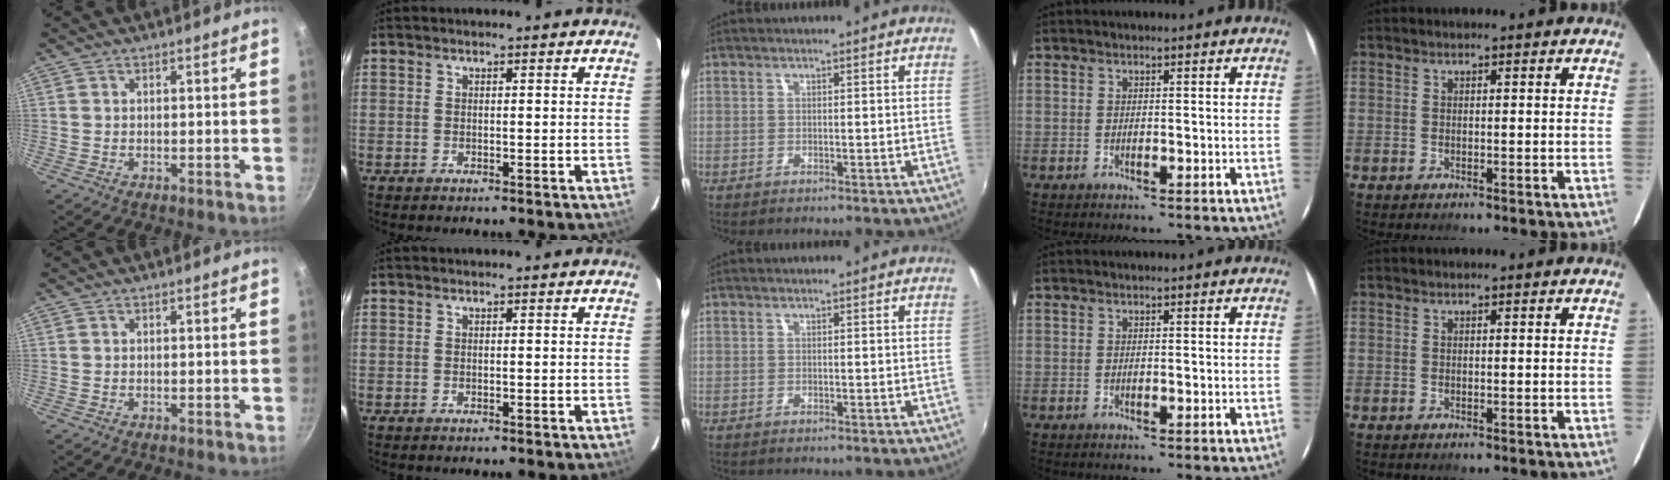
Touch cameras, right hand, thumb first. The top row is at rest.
{}